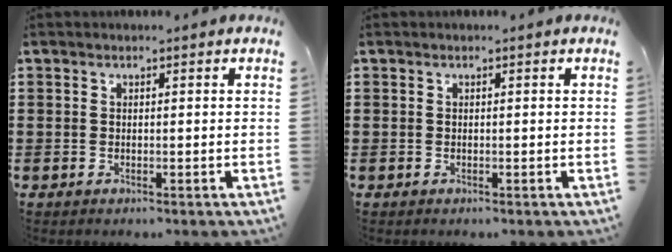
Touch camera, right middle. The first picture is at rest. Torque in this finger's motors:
{"motor_torque": [-0.15, -0.01, 0.02, -0.01]}